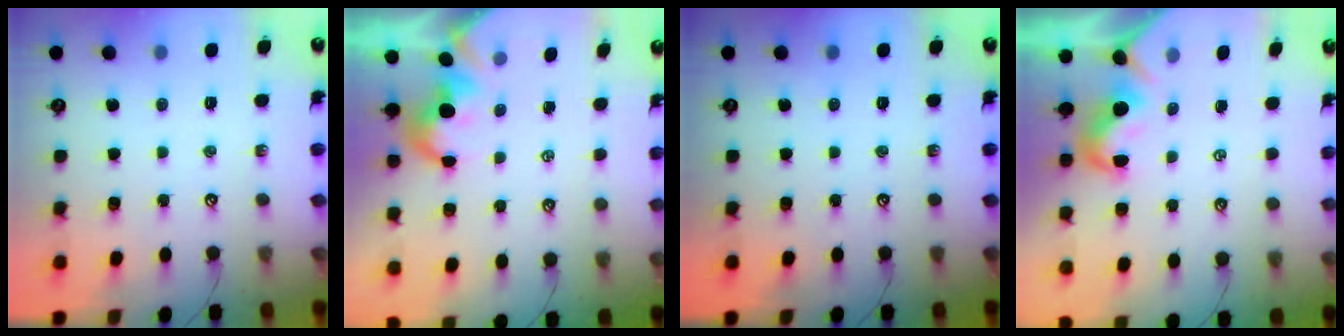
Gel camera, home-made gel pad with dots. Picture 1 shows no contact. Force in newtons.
{"total": 1.2, "press": 0.9, "slide": 0.8}
{"total": 0.0}
{"total": 1.9, "press": 1.8, "slide": 0.6}